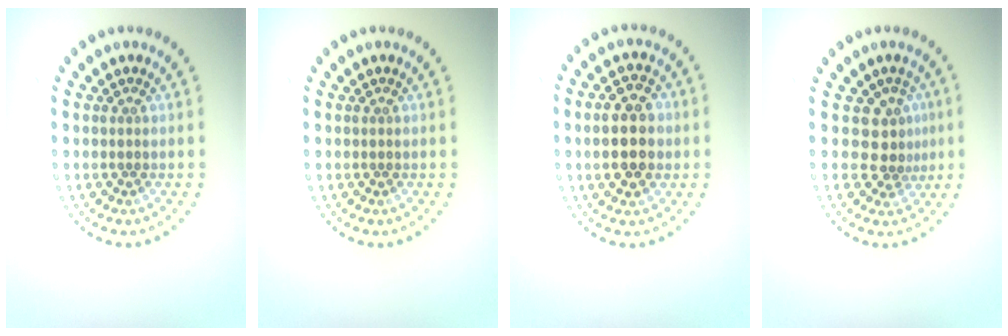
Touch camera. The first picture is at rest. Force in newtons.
{"total": 0.0}
{"total": 5.1, "press": 5.1, "slide": 0.3}
{"total": 2.8, "press": 2.0, "slide": 1.9}